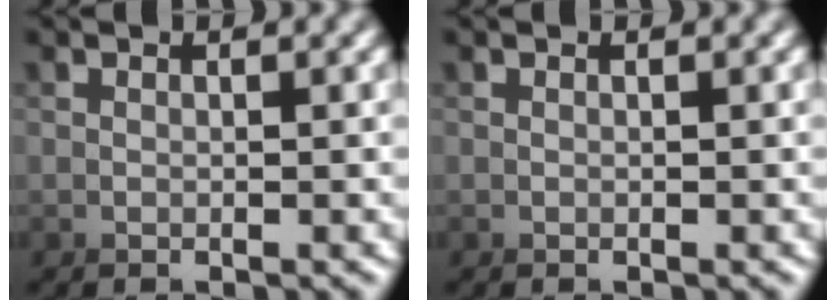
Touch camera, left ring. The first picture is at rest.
{"total": 0.0}